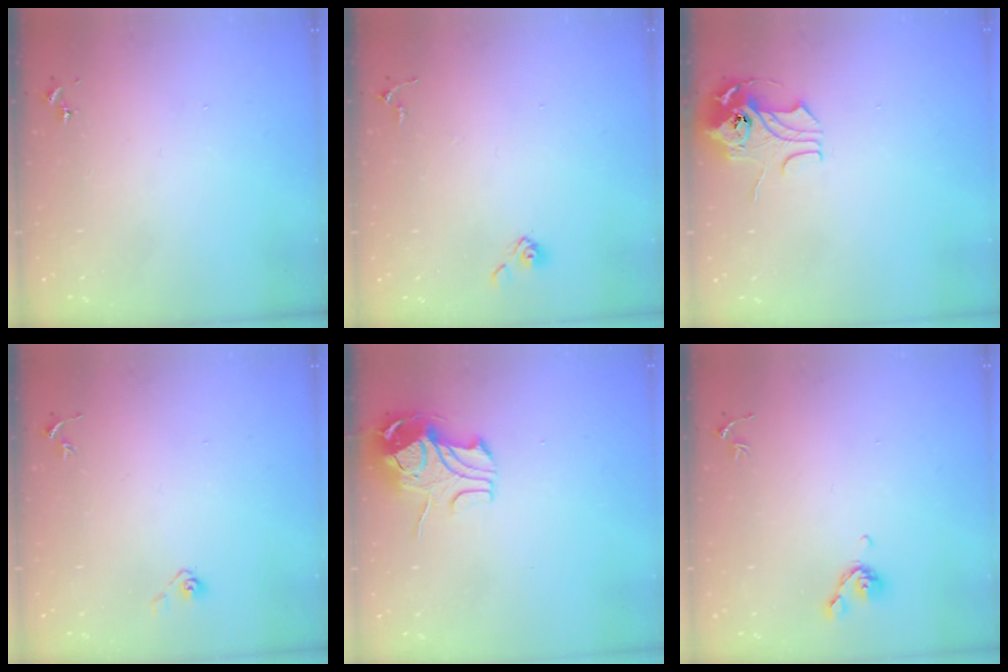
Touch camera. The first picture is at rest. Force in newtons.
{"total": 5.3, "press": 5.3, "slide": 0.6}
{"total": 10.2, "press": 10.2, "slide": 1.1}
{"total": 3.8, "press": 3.2, "slide": 2.0}
{"total": 12.4, "press": 12.3, "slide": 1.3}
{"total": 6.1, "press": 6.0, "slide": 1.1}